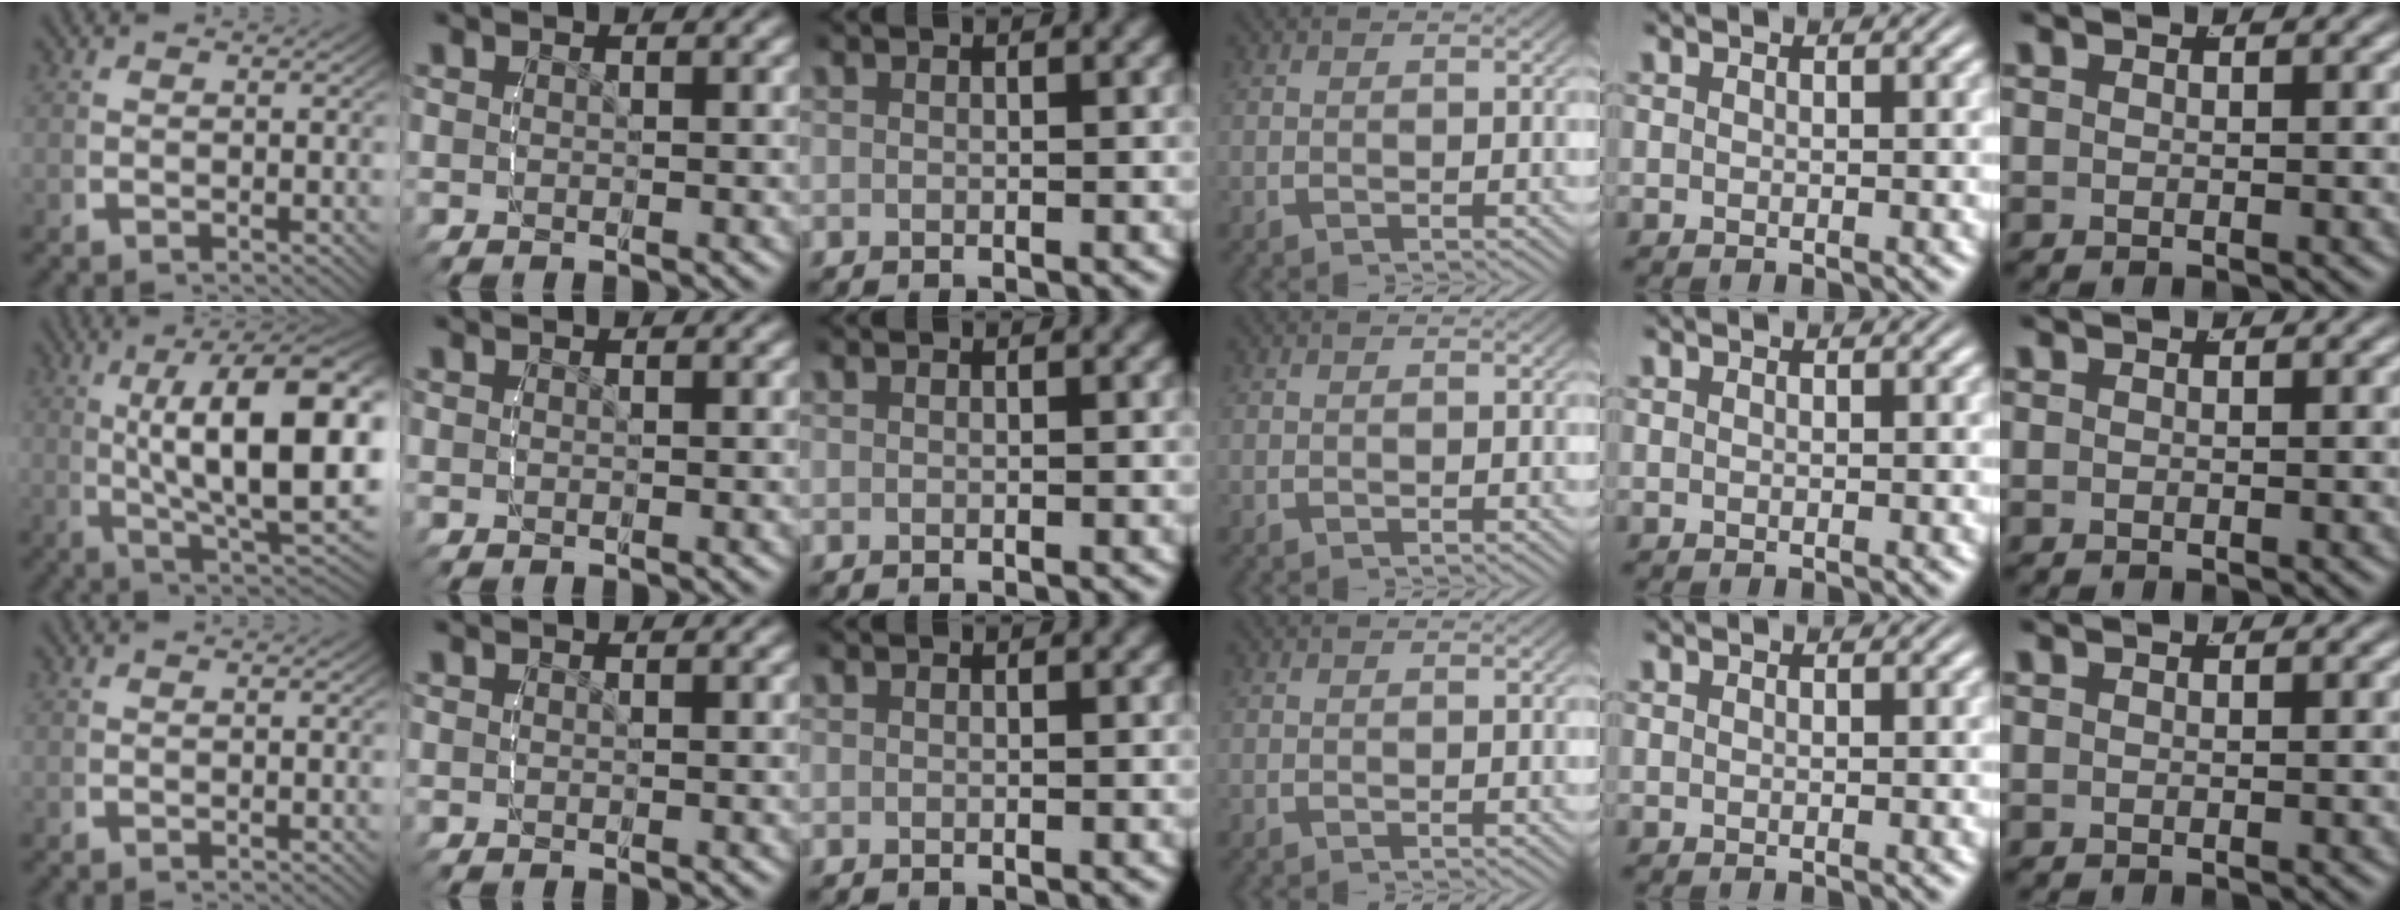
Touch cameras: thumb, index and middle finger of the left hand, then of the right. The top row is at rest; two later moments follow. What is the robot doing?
{"motion": "lift_and_place", "object": "cubes"}